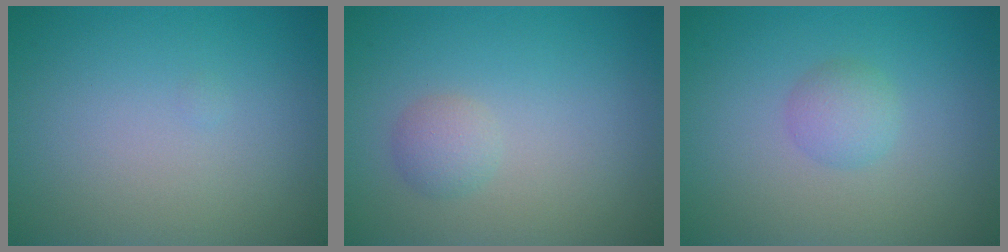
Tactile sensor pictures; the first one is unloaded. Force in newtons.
{"total": 1.4, "press": 1.4, "slide": 0.1}
{"total": 1.7, "press": 1.7, "slide": 0.0}